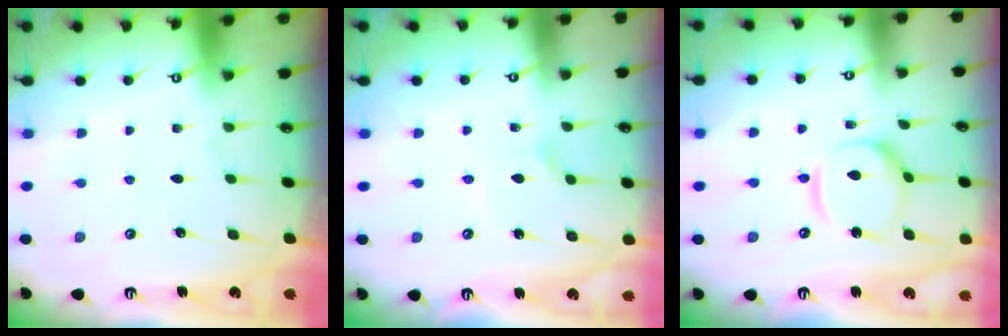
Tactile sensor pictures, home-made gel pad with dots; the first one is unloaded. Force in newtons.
{"total": 2.3, "press": 2.3, "slide": 0.2}
{"total": 10.2, "press": 10.2, "slide": 1.0}